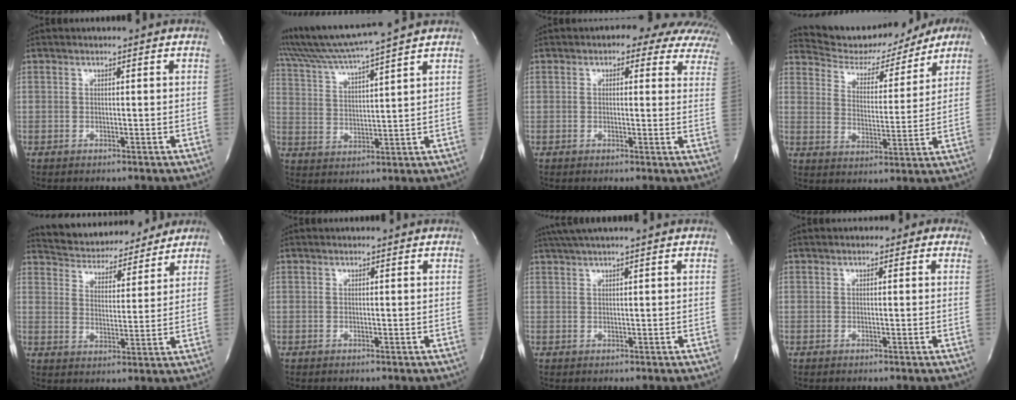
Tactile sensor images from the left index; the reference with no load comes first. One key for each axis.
{"total": 12.0, "fx": 10.5, "fy": -2.0, "fz": 5.4, "tx": -0.107, "ty": 0.010, "tz": 0.183}
{"total": 14.1, "fx": 11.5, "fy": 5.7, "fz": 6.0, "tx": -0.052, "ty": 0.002, "tz": 0.098}
{"total": 14.6, "fx": 13.2, "fy": 4.7, "fz": 4.1, "tx": -0.053, "ty": 0.005, "tz": 0.184}
{"total": 14.4, "fx": 13.3, "fy": 4.3, "fz": 3.4, "tx": -0.049, "ty": 0.011, "tz": 0.195}
{"total": 0.0}
{"total": 3.3, "fx": 2.4, "fy": -1.0, "fz": 1.9, "tx": -0.039, "ty": 0.017, "tz": 0.050}
{"total": 1.3, "fx": 0.3, "fy": 1.1, "fz": 0.6, "tx": -0.004, "ty": 0.008, "tz": -0.004}